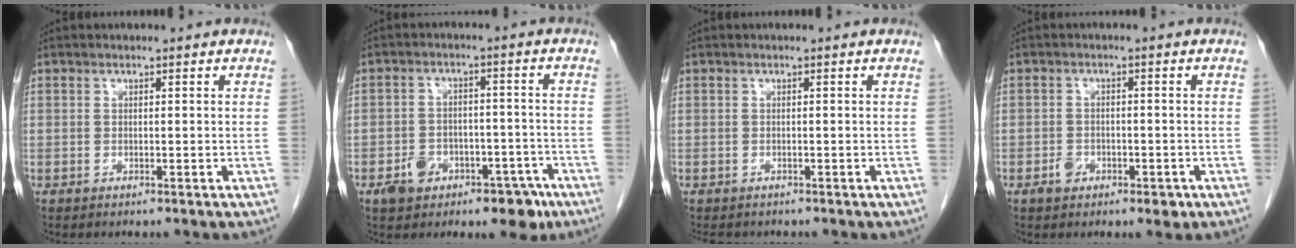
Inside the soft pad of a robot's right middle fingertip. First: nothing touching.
{"total": 8.7, "force": [-5.1, 5.6, 4.4], "torque": [-0.055, 0.027, -0.066]}
{"total": 3.8, "force": [-3.2, 1.6, 1.2], "torque": [-0.020, -0.006, -0.042]}
{"total": 3.4, "force": [-1.7, 2.2, 2.0], "torque": [-0.024, 0.004, -0.020]}